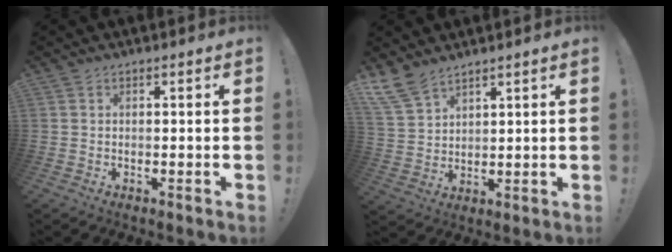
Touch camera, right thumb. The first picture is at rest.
{"total": 8.3, "force": [6.8, 3.4, 3.3], "torque": [-0.073, -0.033, 0.135]}